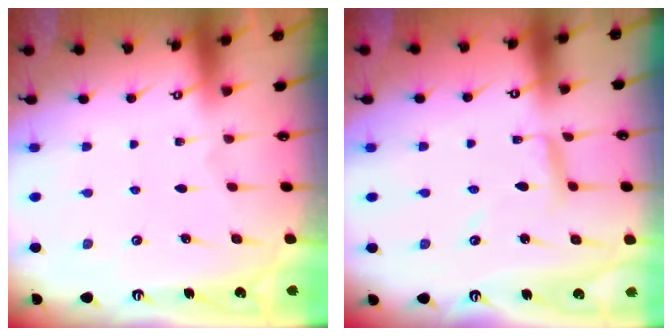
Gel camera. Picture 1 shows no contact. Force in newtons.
{"total": 4.9, "press": 4.9, "slide": 0.3}